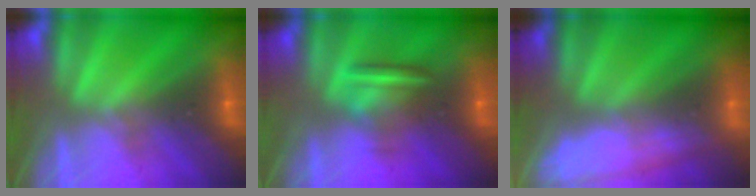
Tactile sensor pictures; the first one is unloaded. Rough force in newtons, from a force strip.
{"total": 8.7}
{"total": 2.7}